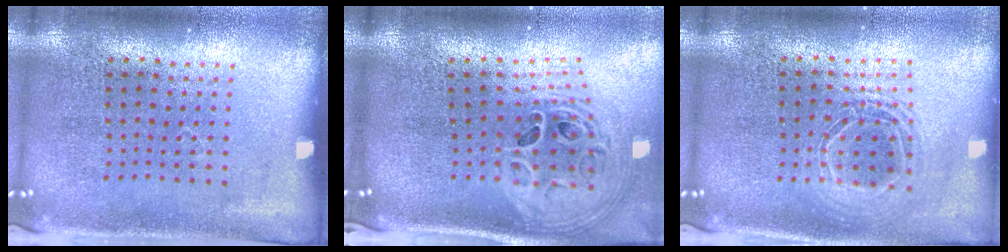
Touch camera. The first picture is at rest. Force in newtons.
{"total": 2.9, "press": 2.0, "slide": 2.1}
{"total": 1.7, "press": 1.4, "slide": 0.9}